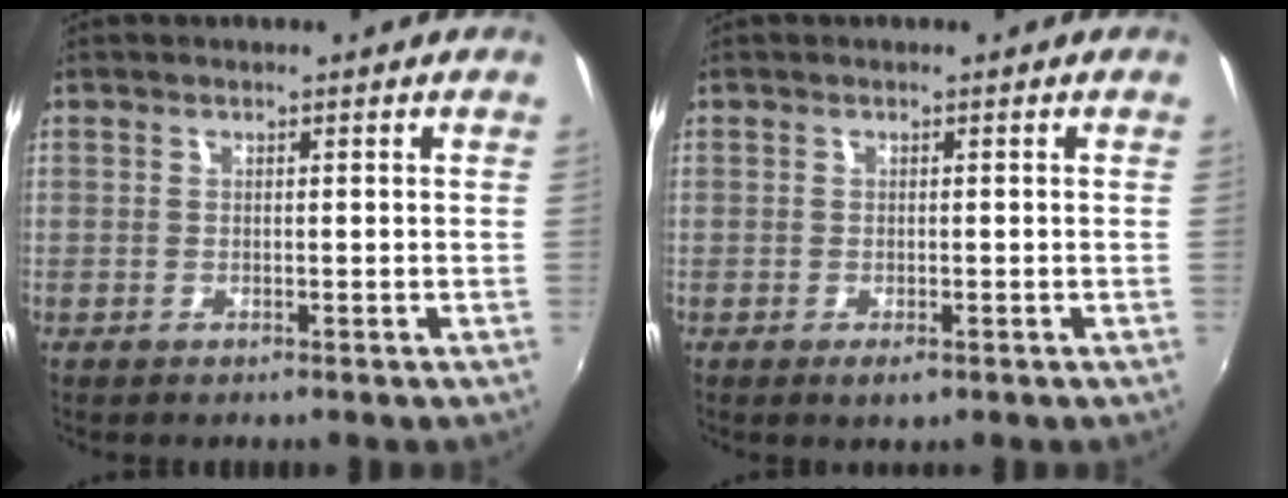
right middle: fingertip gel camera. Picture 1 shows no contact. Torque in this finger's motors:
{"motor_torque": [0.58, -0.54, 0.07, 0.03]}